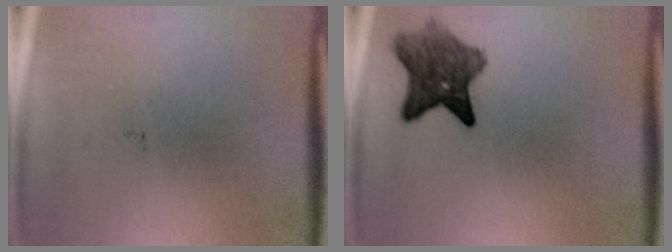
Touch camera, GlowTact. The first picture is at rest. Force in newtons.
{"total": 6.7}